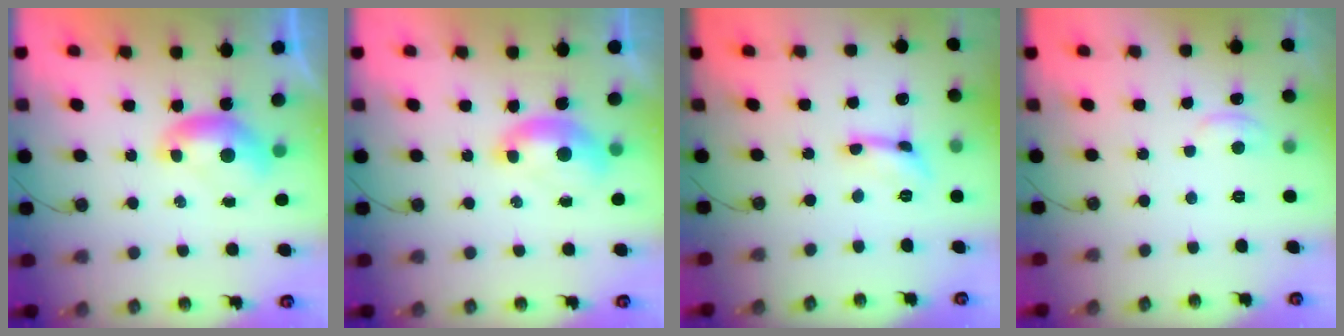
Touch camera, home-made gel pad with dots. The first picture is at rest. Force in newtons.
{"total": 1.9, "press": 1.7, "slide": 0.6}
{"total": 2.0, "press": 2.0, "slide": 0.3}
{"total": 2.1, "press": 2.0, "slide": 0.5}